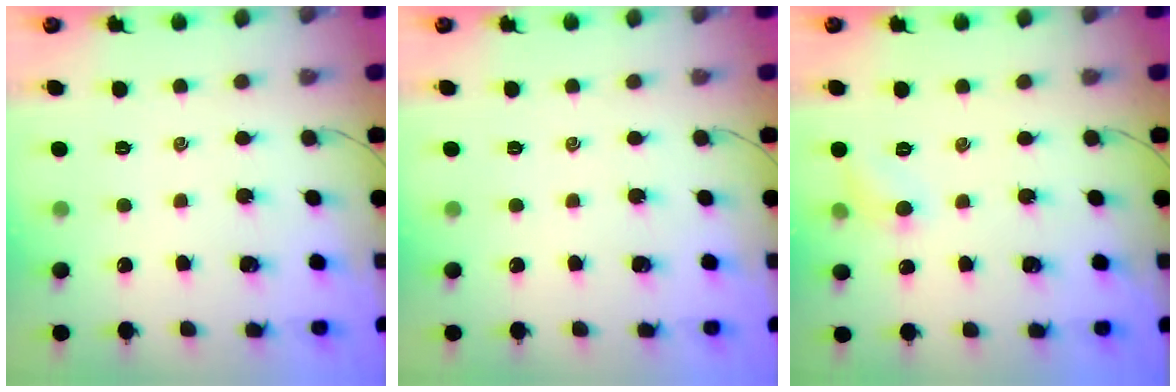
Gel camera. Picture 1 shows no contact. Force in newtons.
{"total": 0.0}
{"total": 5.7, "press": 5.5, "slide": 1.6}